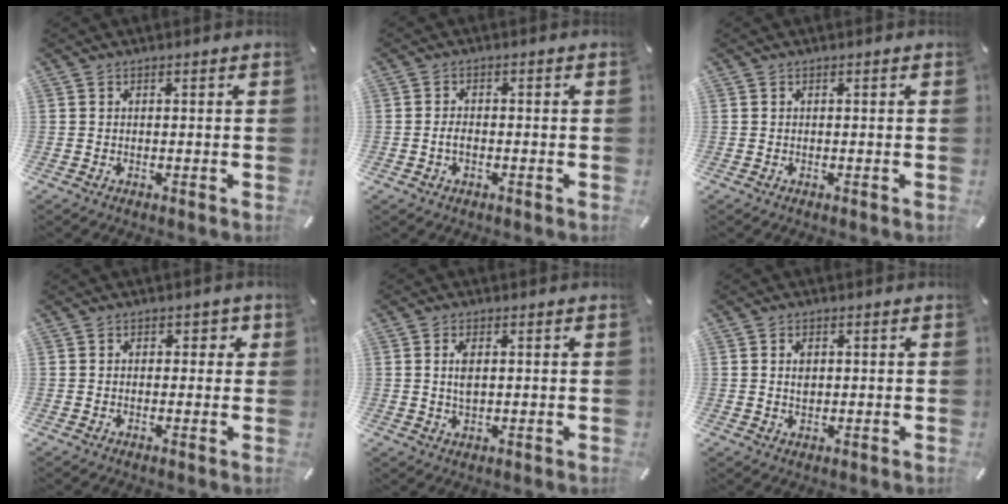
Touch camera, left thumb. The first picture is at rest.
{"total": 2.6, "force": [-0.7, 1.7, 1.9], "torque": [-0.042, 0.002, -0.015]}
{"total": 0.0}
{"total": 2.0, "force": [0.0, 1.6, 1.2], "torque": [-0.009, 0.002, -0.007]}
{"total": 3.7, "force": [0.7, 2.1, 3.0], "torque": [-0.065, 0.001, 0.006]}
{"total": 2.6, "force": [0.5, 1.9, 1.7], "torque": [-0.023, 0.000, 0.004]}